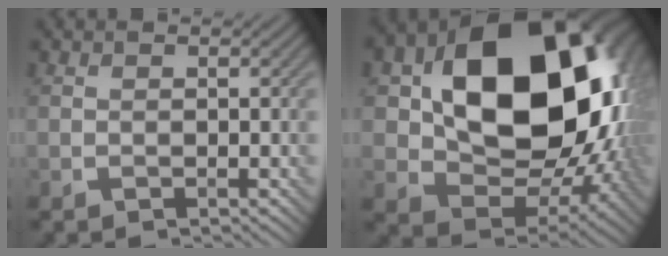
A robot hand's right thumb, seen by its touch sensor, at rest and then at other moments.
{"total": 20.5, "force": [4.0, 14.6, 13.8], "torque": [-0.247, -0.029, 0.106]}